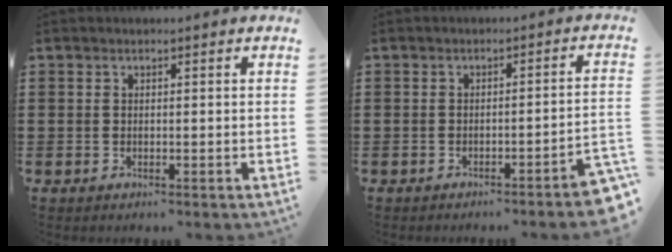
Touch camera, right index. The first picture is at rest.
{"total": 2.7, "force": [-2.1, -0.4, 1.7], "torque": [-0.029, -0.010, -0.040]}